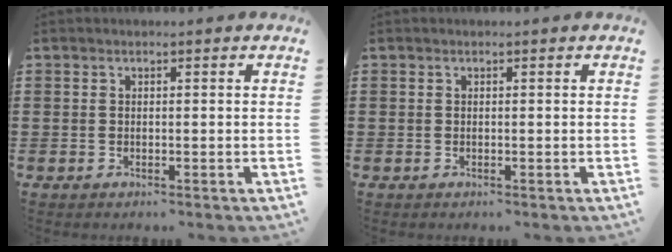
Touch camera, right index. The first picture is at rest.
{"total": 0.0}